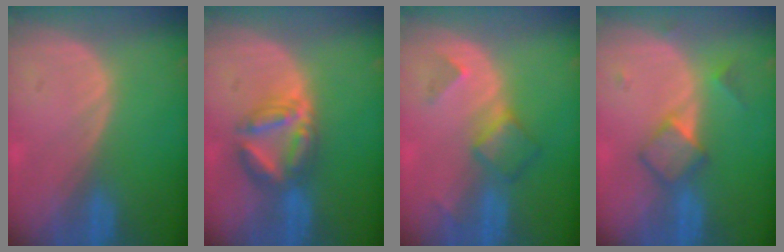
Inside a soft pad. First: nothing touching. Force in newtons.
{"total": 6.2, "press": 6.2, "slide": 0.4}
{"total": 4.6, "press": 4.6, "slide": 0.9}
{"total": 4.9, "press": 4.7, "slide": 1.4}